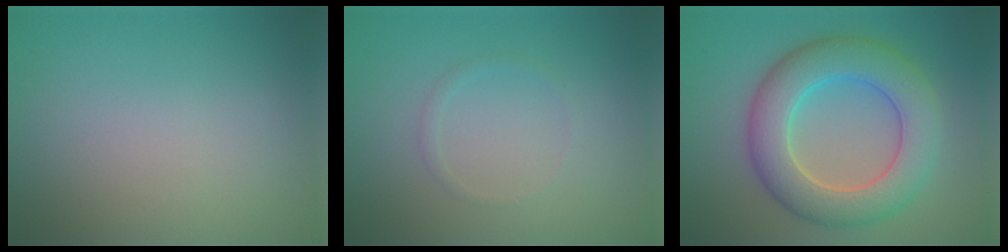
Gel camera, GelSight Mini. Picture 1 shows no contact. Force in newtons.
{"total": 0.7, "press": 0.7, "slide": 0.0}
{"total": 7.9, "press": 7.8, "slide": 0.4}